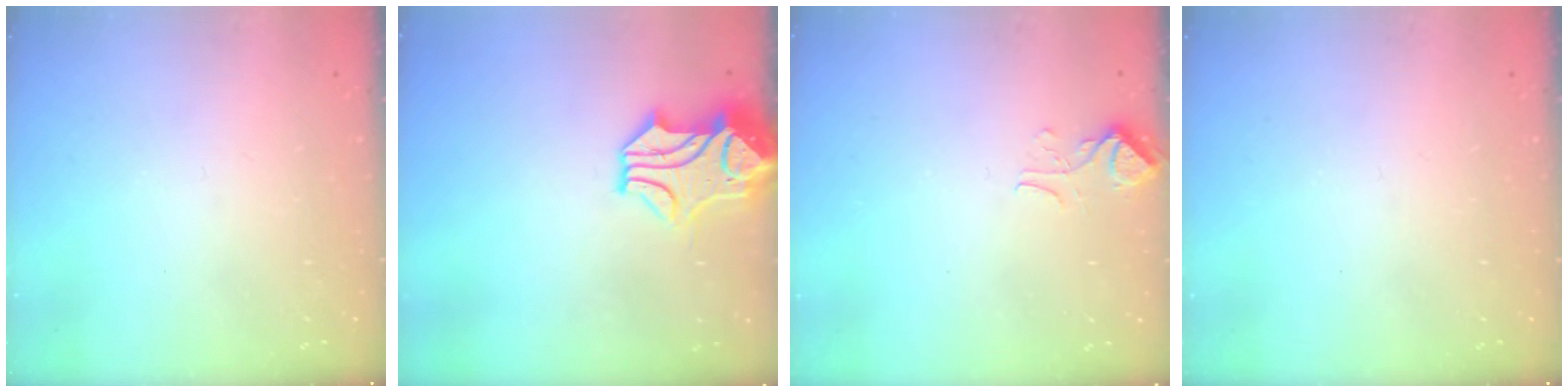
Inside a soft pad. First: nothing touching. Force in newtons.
{"total": 1.0, "press": 0.3, "slide": 1.0}
{"total": 2.4, "press": 2.3, "slide": 0.7}
{"total": 0.0}